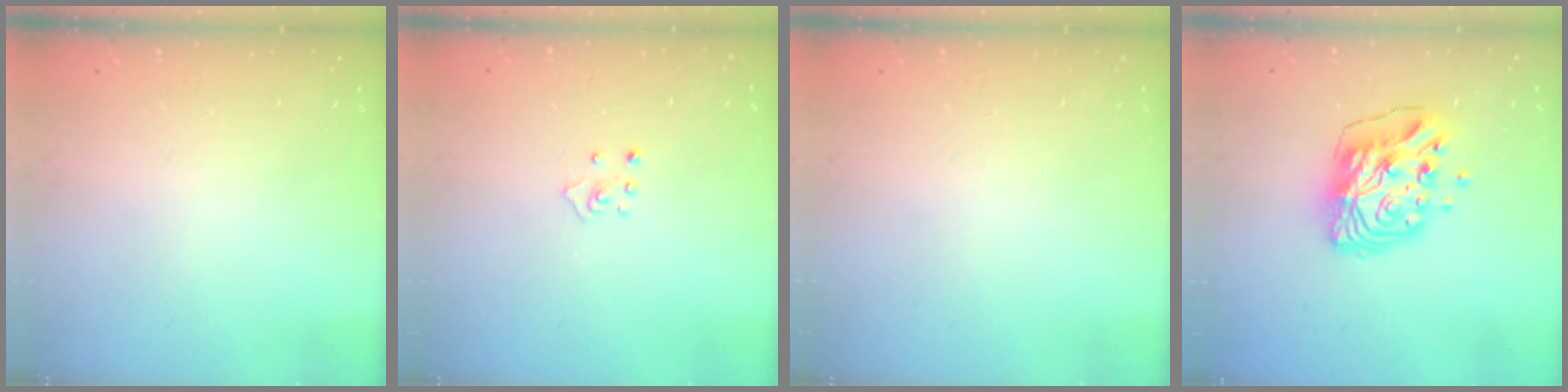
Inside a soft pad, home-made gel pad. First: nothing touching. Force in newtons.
{"total": 3.7, "press": 3.6, "slide": 0.4}
{"total": 0.0}
{"total": 12.2, "press": 12.1, "slide": 1.2}